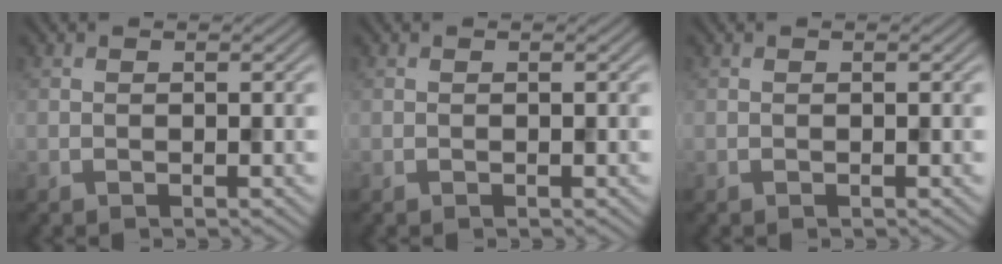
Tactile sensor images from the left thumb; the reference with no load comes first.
{"total": 0.0}
{"total": 0.0}